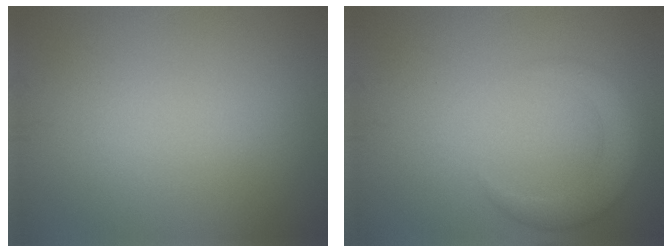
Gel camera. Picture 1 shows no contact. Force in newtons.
{"total": 3.0, "press": 3.0, "slide": 0.3}